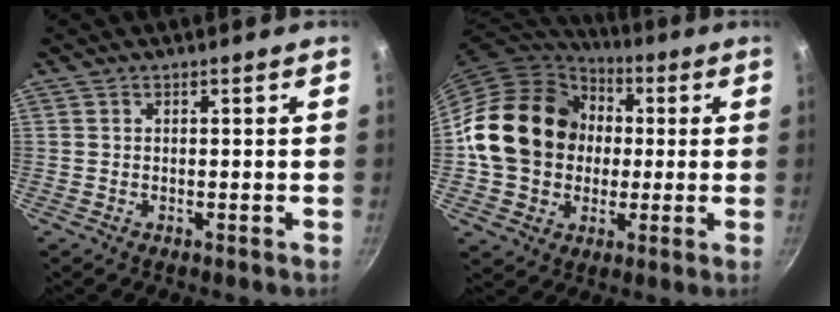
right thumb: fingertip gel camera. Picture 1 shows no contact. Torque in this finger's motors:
{"motor_torque": [0.91, 3.57, 0.92, -0.93, 0.20]}